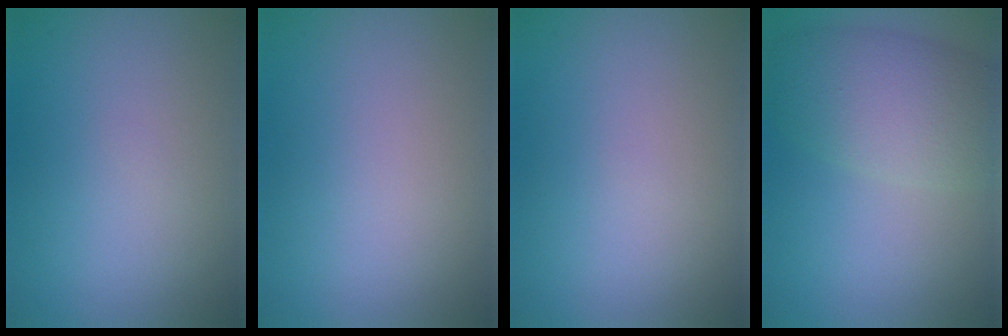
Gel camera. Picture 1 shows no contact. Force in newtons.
{"total": 0.0}
{"total": 0.0}
{"total": 6.6, "press": 6.5, "slide": 0.4}